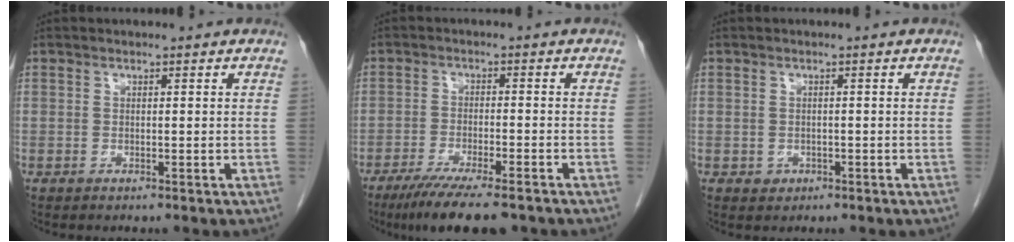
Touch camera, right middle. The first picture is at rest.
{"total": 11.1, "force": [-8.5, 1.5, 7.0], "torque": [-0.107, -0.023, -0.132]}
{"total": 1.2, "force": [-0.5, 1.0, 0.3], "torque": [-0.007, 0.002, -0.003]}